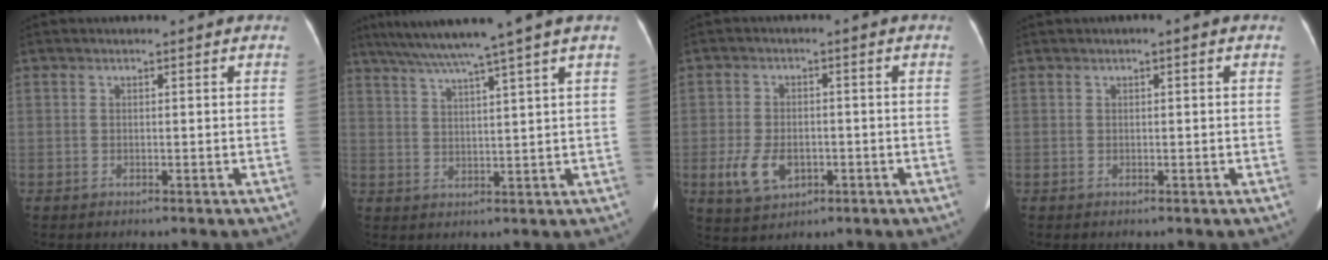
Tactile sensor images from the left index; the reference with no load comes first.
{"total": 10.9, "force": [8.4, -2.6, 6.3], "torque": [-0.104, 0.009, 0.125]}
{"total": 6.3, "force": [-3.4, 3.9, 3.7], "torque": [-0.080, -0.005, -0.050]}
{"total": 1.1, "force": [-1.1, -0.1, 0.0], "torque": [-0.001, 0.002, -0.022]}